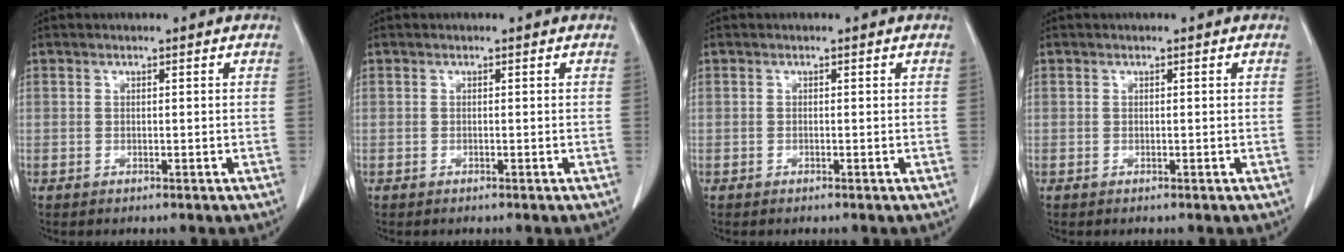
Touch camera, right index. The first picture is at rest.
{"total": 0.0}
{"total": 0.0}
{"total": 0.0}